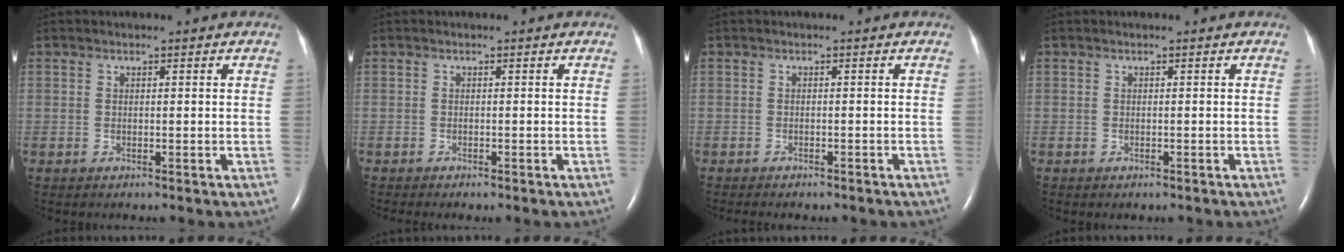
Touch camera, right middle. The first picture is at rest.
{"total": 2.0, "force": [-1.6, 0.5, 1.1], "torque": [-0.019, -0.005, -0.013]}
{"total": 5.8, "force": [-5.0, 1.7, 2.6], "torque": [-0.031, -0.006, -0.053]}
{"total": 0.8, "force": [-0.6, 0.4, 0.3], "torque": [-0.009, 0.000, -0.004]}